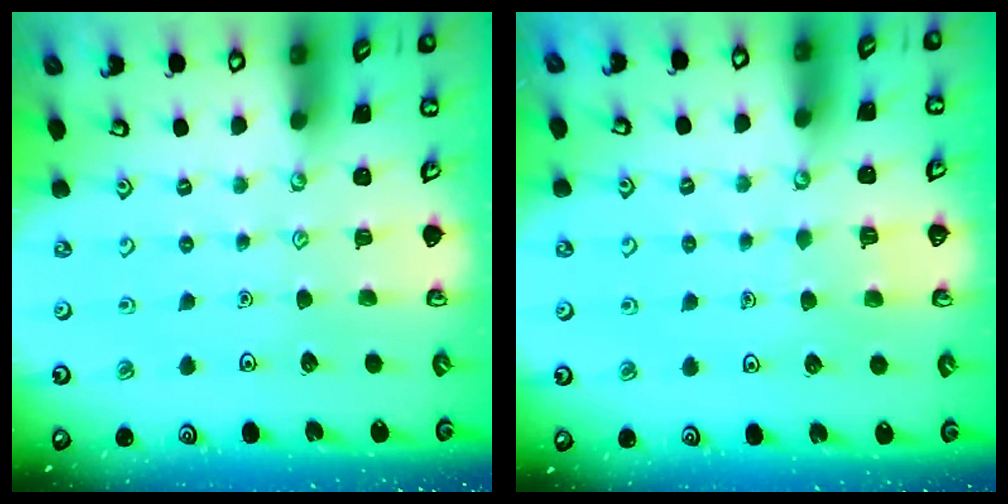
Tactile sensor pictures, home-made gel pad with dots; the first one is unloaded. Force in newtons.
{"total": 3.9, "press": 3.8, "slide": 0.3}